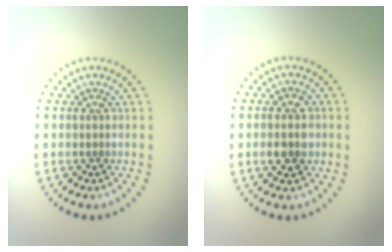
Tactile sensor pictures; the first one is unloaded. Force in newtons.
{"total": 2.8, "press": 2.8, "slide": 0.3}